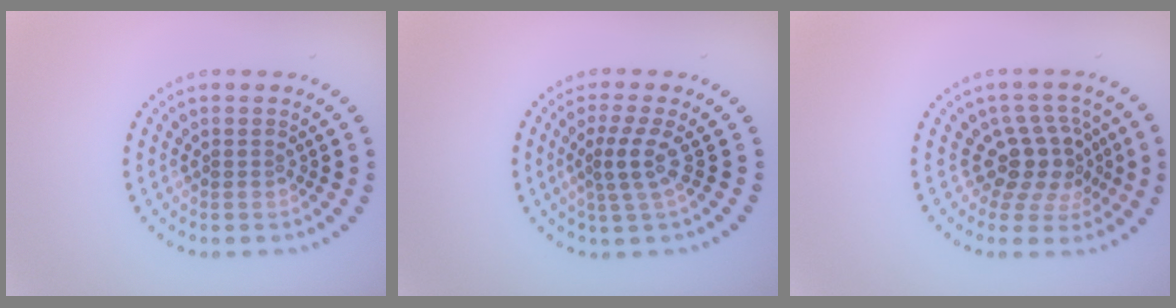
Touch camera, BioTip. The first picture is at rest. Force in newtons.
{"total": 2.8, "press": 1.8, "slide": 2.1}
{"total": 4.1, "press": 3.2, "slide": 2.6}